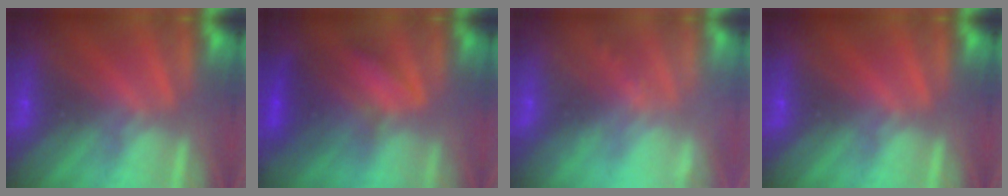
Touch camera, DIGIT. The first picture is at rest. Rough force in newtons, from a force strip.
{"total": 3.3}
{"total": 2.4}
{"total": 0.0}